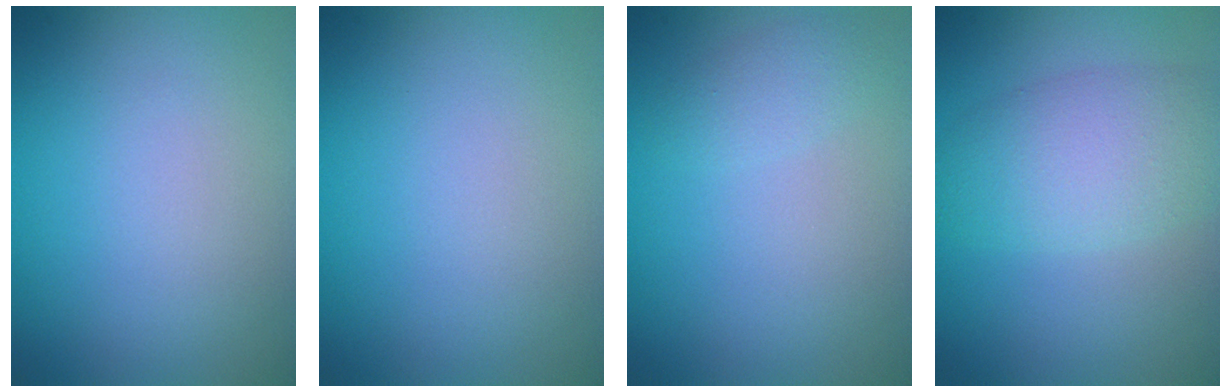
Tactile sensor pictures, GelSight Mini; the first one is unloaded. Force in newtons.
{"total": 0.0}
{"total": 1.5, "press": 1.5, "slide": 0.1}
{"total": 5.0, "press": 5.0, "slide": 0.2}